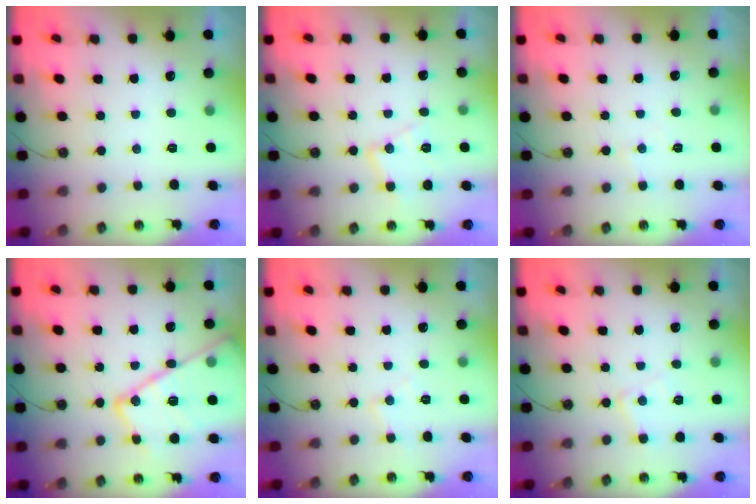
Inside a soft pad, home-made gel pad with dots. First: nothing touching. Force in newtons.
{"total": 10.0, "press": 10.0, "slide": 0.7}
{"total": 4.0, "press": 3.9, "slide": 0.6}
{"total": 22.7, "press": 22.7, "slide": 1.9}
{"total": 5.9, "press": 5.9, "slide": 0.5}
{"total": 7.0, "press": 6.9, "slide": 0.4}